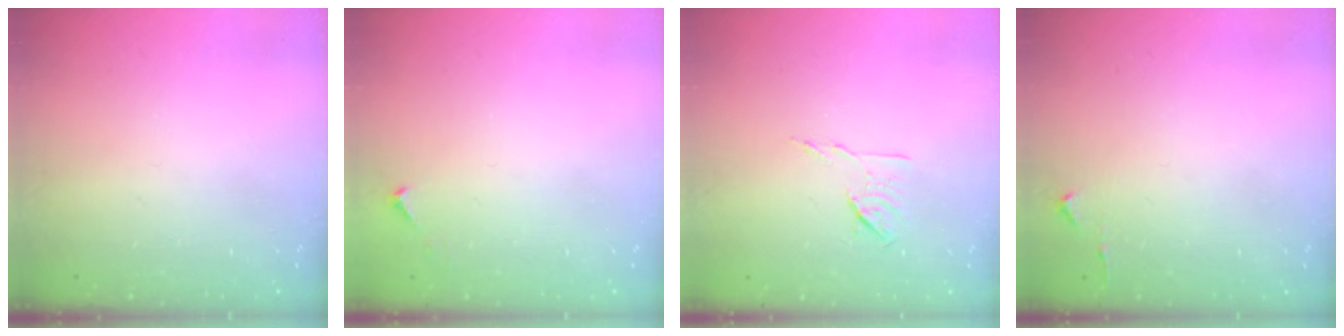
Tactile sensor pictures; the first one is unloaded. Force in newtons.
{"total": 3.4, "press": 3.4, "slide": 0.4}
{"total": 6.4, "press": 6.3, "slide": 1.2}
{"total": 5.1, "press": 5.0, "slide": 0.8}